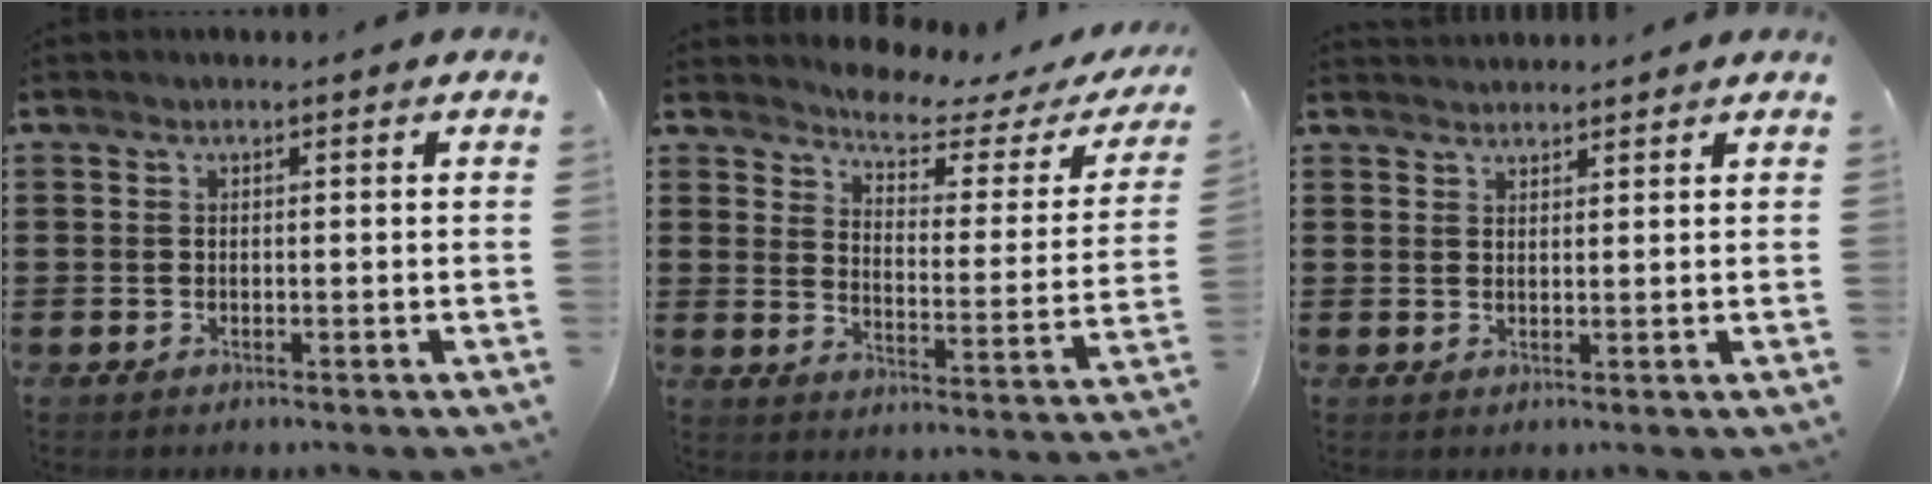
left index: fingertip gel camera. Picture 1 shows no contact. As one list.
[{"total": 4.6, "force": [4.3, 0.6, 1.6], "torque": [-0.052, -0.035, 0.065]}, {"total": 1.7, "force": [1.7, 0.1, -0.2], "torque": [0.000, 0.000, 0.034]}]